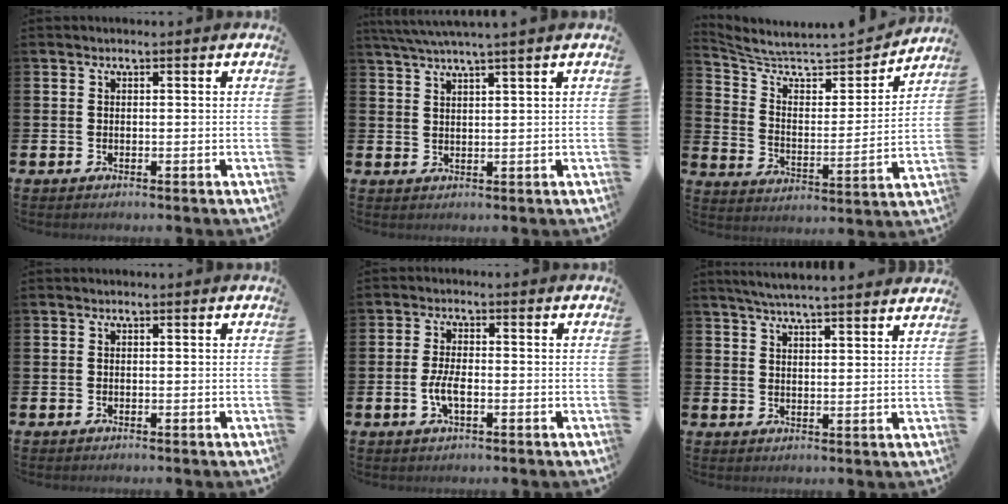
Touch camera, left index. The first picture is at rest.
{"total": 3.6, "force": [3.3, -0.9, 1.3], "torque": [-0.033, -0.005, 0.059]}
{"total": 6.3, "force": [5.8, 1.6, 1.8], "torque": [-0.072, -0.056, 0.091]}
{"total": 0.0}
{"total": 3.5, "force": [-1.0, 1.4, 3.1], "torque": [-0.056, -0.002, -0.020]}
{"total": 5.1, "force": [5.0, -0.3, 0.9], "torque": [-0.034, -0.024, 0.090]}